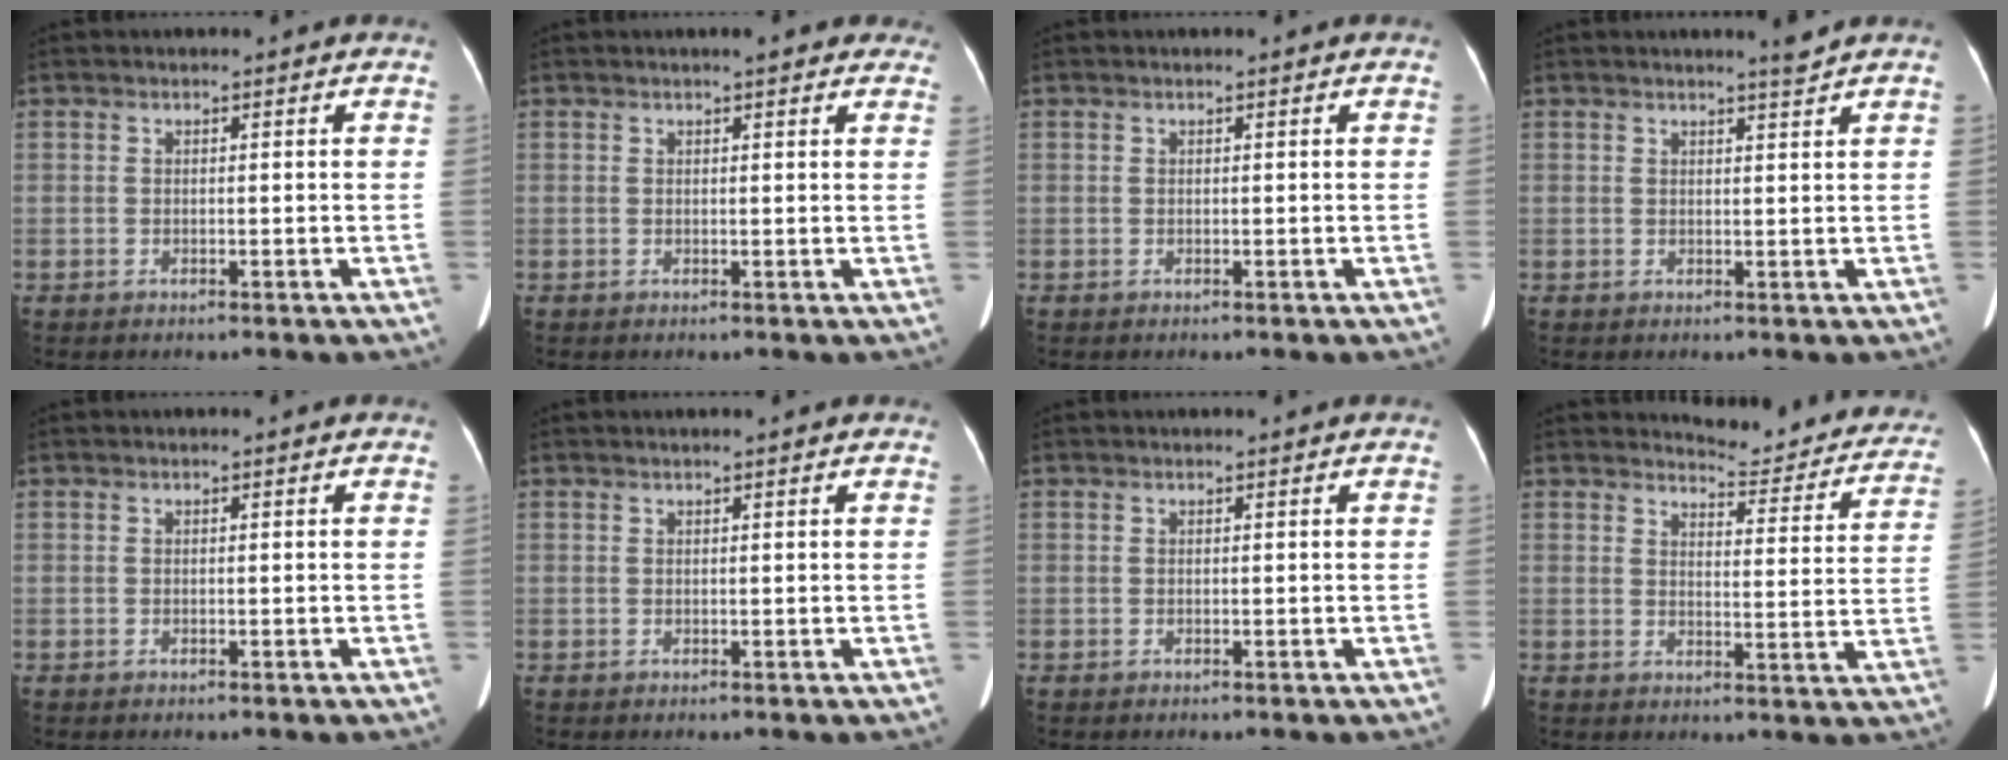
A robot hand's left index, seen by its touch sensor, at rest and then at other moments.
{"total": 4.9, "force": [4.0, 1.4, 2.6], "torque": [-0.020, 0.012, 0.039]}
{"total": 0.0}
{"total": 1.5, "force": [1.2, -0.7, 0.3], "torque": [-0.017, -0.014, 0.025]}
{"total": 0.0}
{"total": 2.8, "force": [2.5, 0.3, 1.3], "torque": [-0.015, 0.025, 0.027]}
{"total": 0.7, "force": [0.6, 0.0, 0.2], "torque": [-0.006, 0.004, 0.010]}
{"total": 13.0, "force": [12.5, 2.4, 2.6], "torque": [-0.012, -0.048, 0.126]}